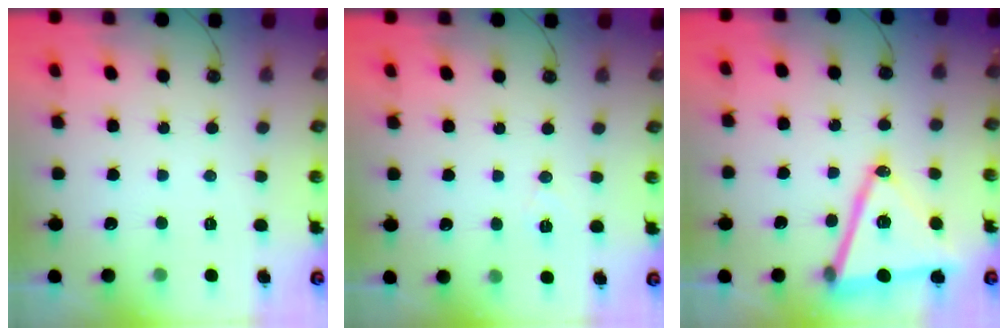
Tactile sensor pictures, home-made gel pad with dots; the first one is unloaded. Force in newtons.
{"total": 5.8, "press": 3.7, "slide": 4.4}
{"total": 17.0, "press": 16.5, "slide": 3.9}